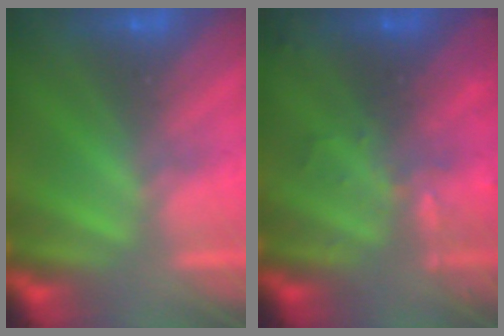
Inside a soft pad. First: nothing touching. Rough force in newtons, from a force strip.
{"total": 3.2}